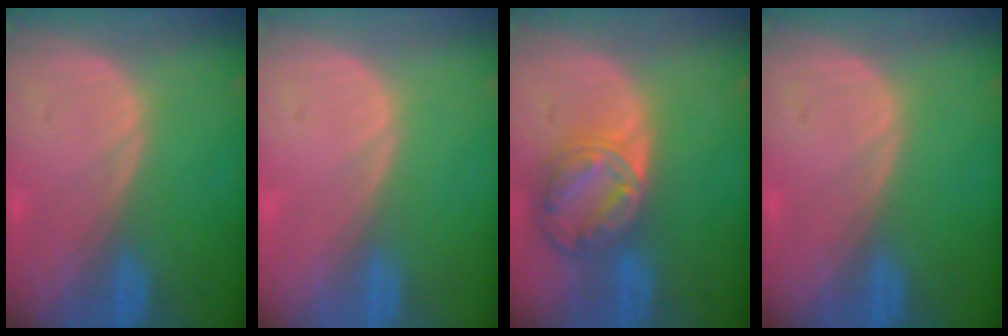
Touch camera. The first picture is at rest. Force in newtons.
{"total": 0.5, "press": 0.0, "slide": 0.5}
{"total": 8.5, "press": 7.2, "slide": 4.5}
{"total": 0.0}